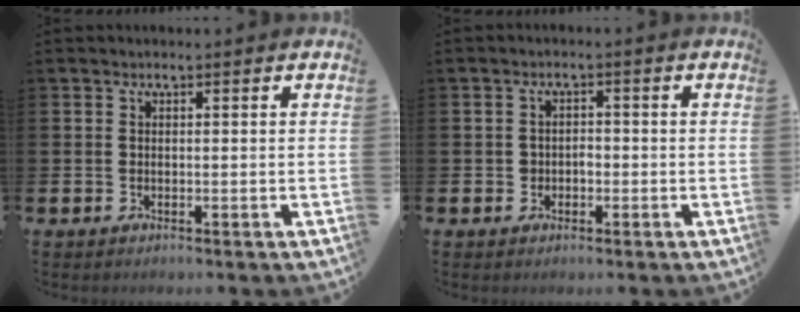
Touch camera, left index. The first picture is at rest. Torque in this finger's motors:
{"motor_torque": [-0.01, 0.07, 0.02, 0.02]}